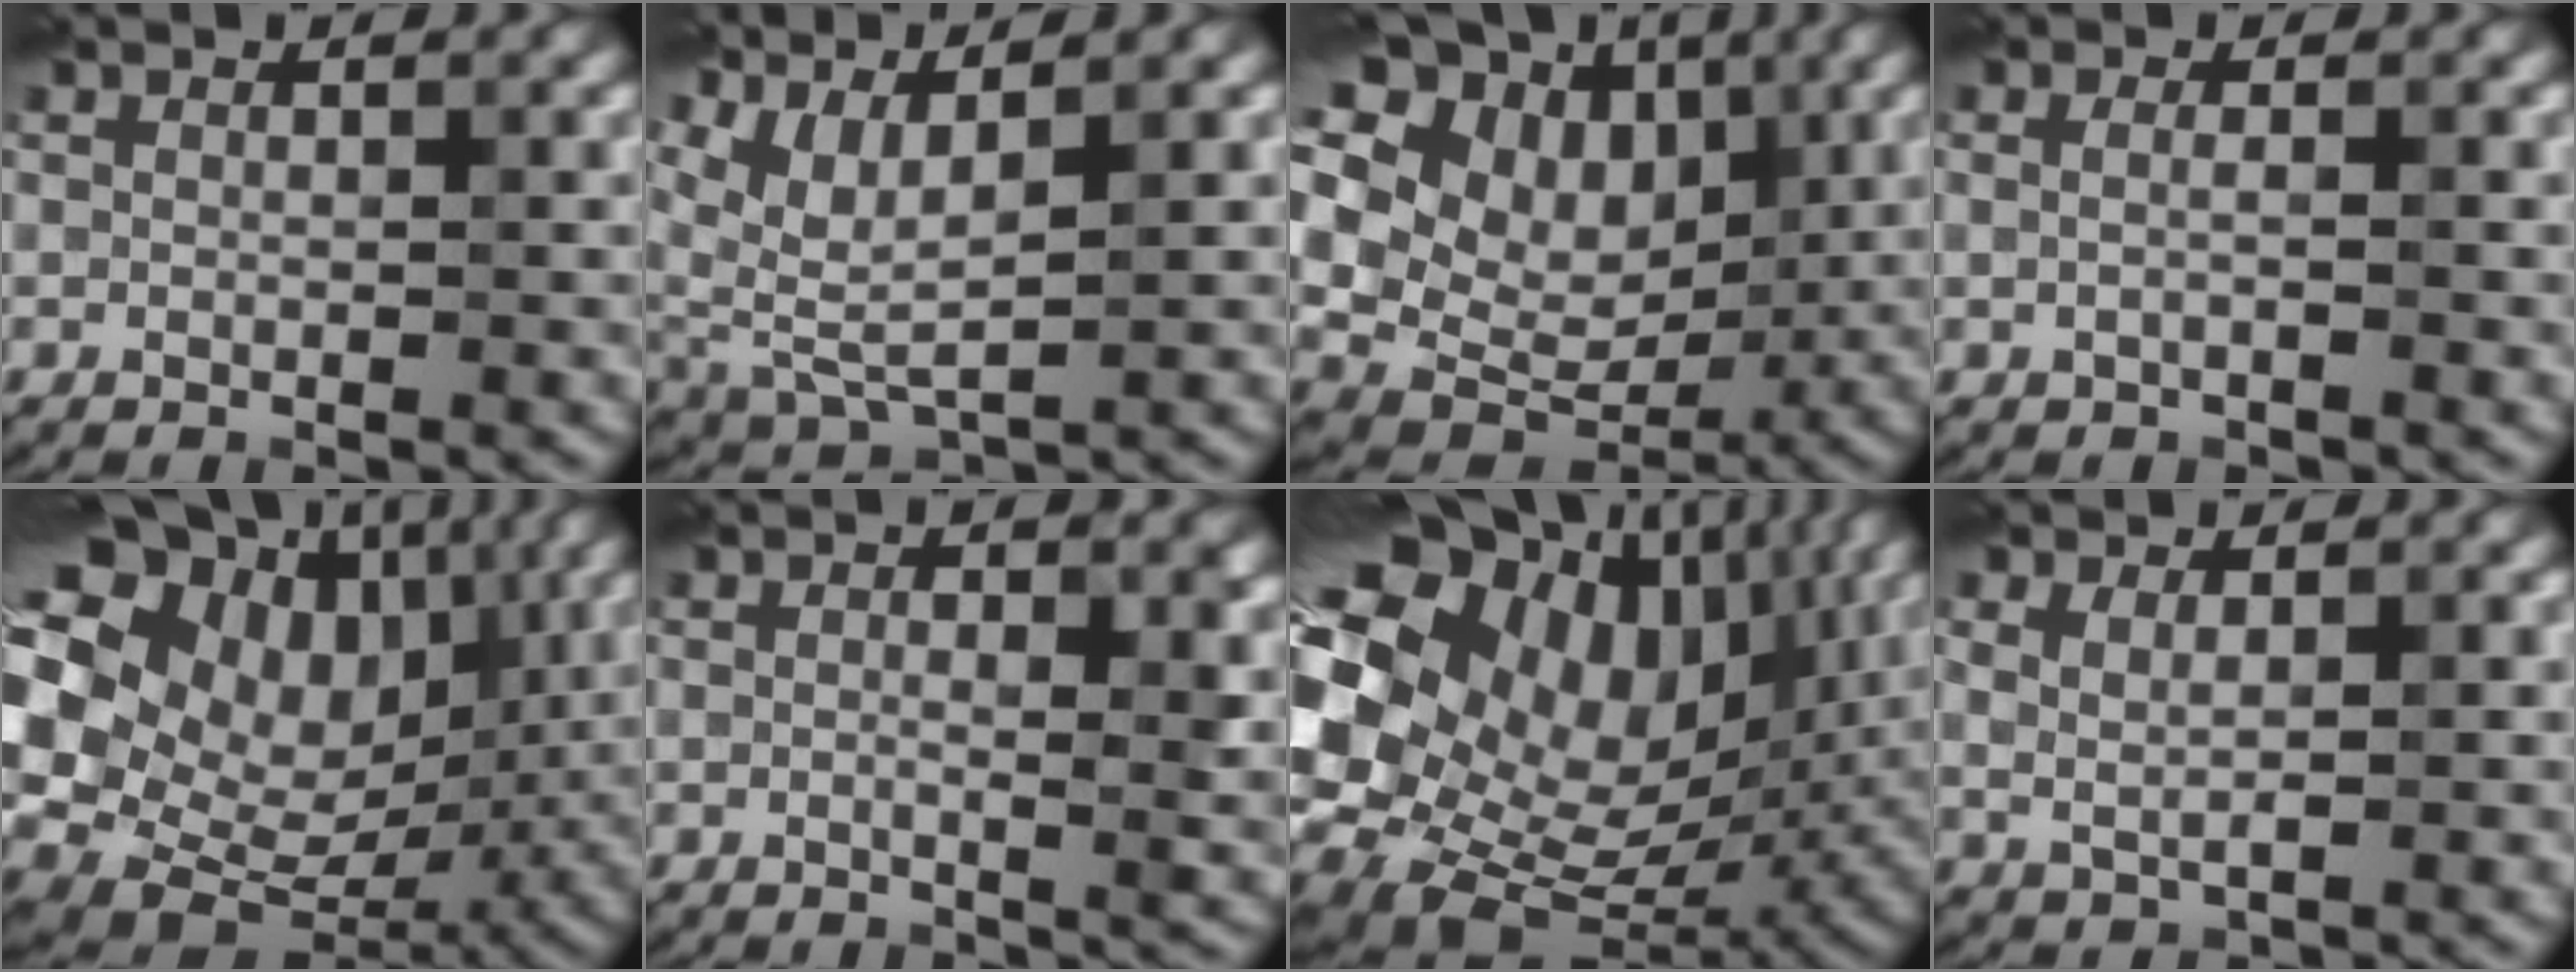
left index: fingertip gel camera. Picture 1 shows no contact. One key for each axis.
{"total": 4.8, "fx": 2.8, "fy": 1.5, "fz": 3.6, "tx": -0.097, "ty": -0.004, "tz": 0.070}
{"total": 12.2, "fx": 4.7, "fy": 8.8, "fz": 7.1, "tx": -0.150, "ty": 0.041, "tz": 0.081}
{"total": 0.9, "fx": 0.0, "fy": 0.1, "fz": 0.9, "tx": -0.016, "ty": -0.003, "tz": -0.010}
{"total": 17.1, "fx": 3.5, "fy": 13.2, "fz": 10.3, "tx": -0.206, "ty": 0.017, "tz": 0.078}
{"total": 4.5, "fx": 0.6, "fy": 1.4, "fz": 4.2, "tx": -0.057, "ty": 0.009, "tz": -0.001}
{"total": 19.5, "fx": 1.6, "fy": 13.5, "fz": 13.9, "tx": -0.282, "ty": 0.011, "tz": 0.055}
{"total": 2.0, "fx": 0.8, "fy": 1.0, "fz": 1.5, "tx": -0.033, "ty": 0.004, "tz": 0.019}